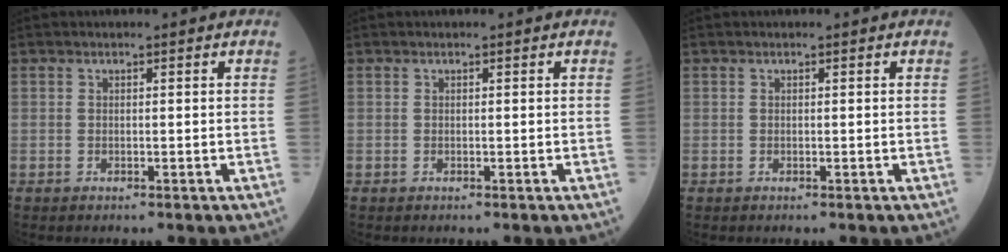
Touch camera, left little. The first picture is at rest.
{"total": 0.0}
{"total": 0.0}